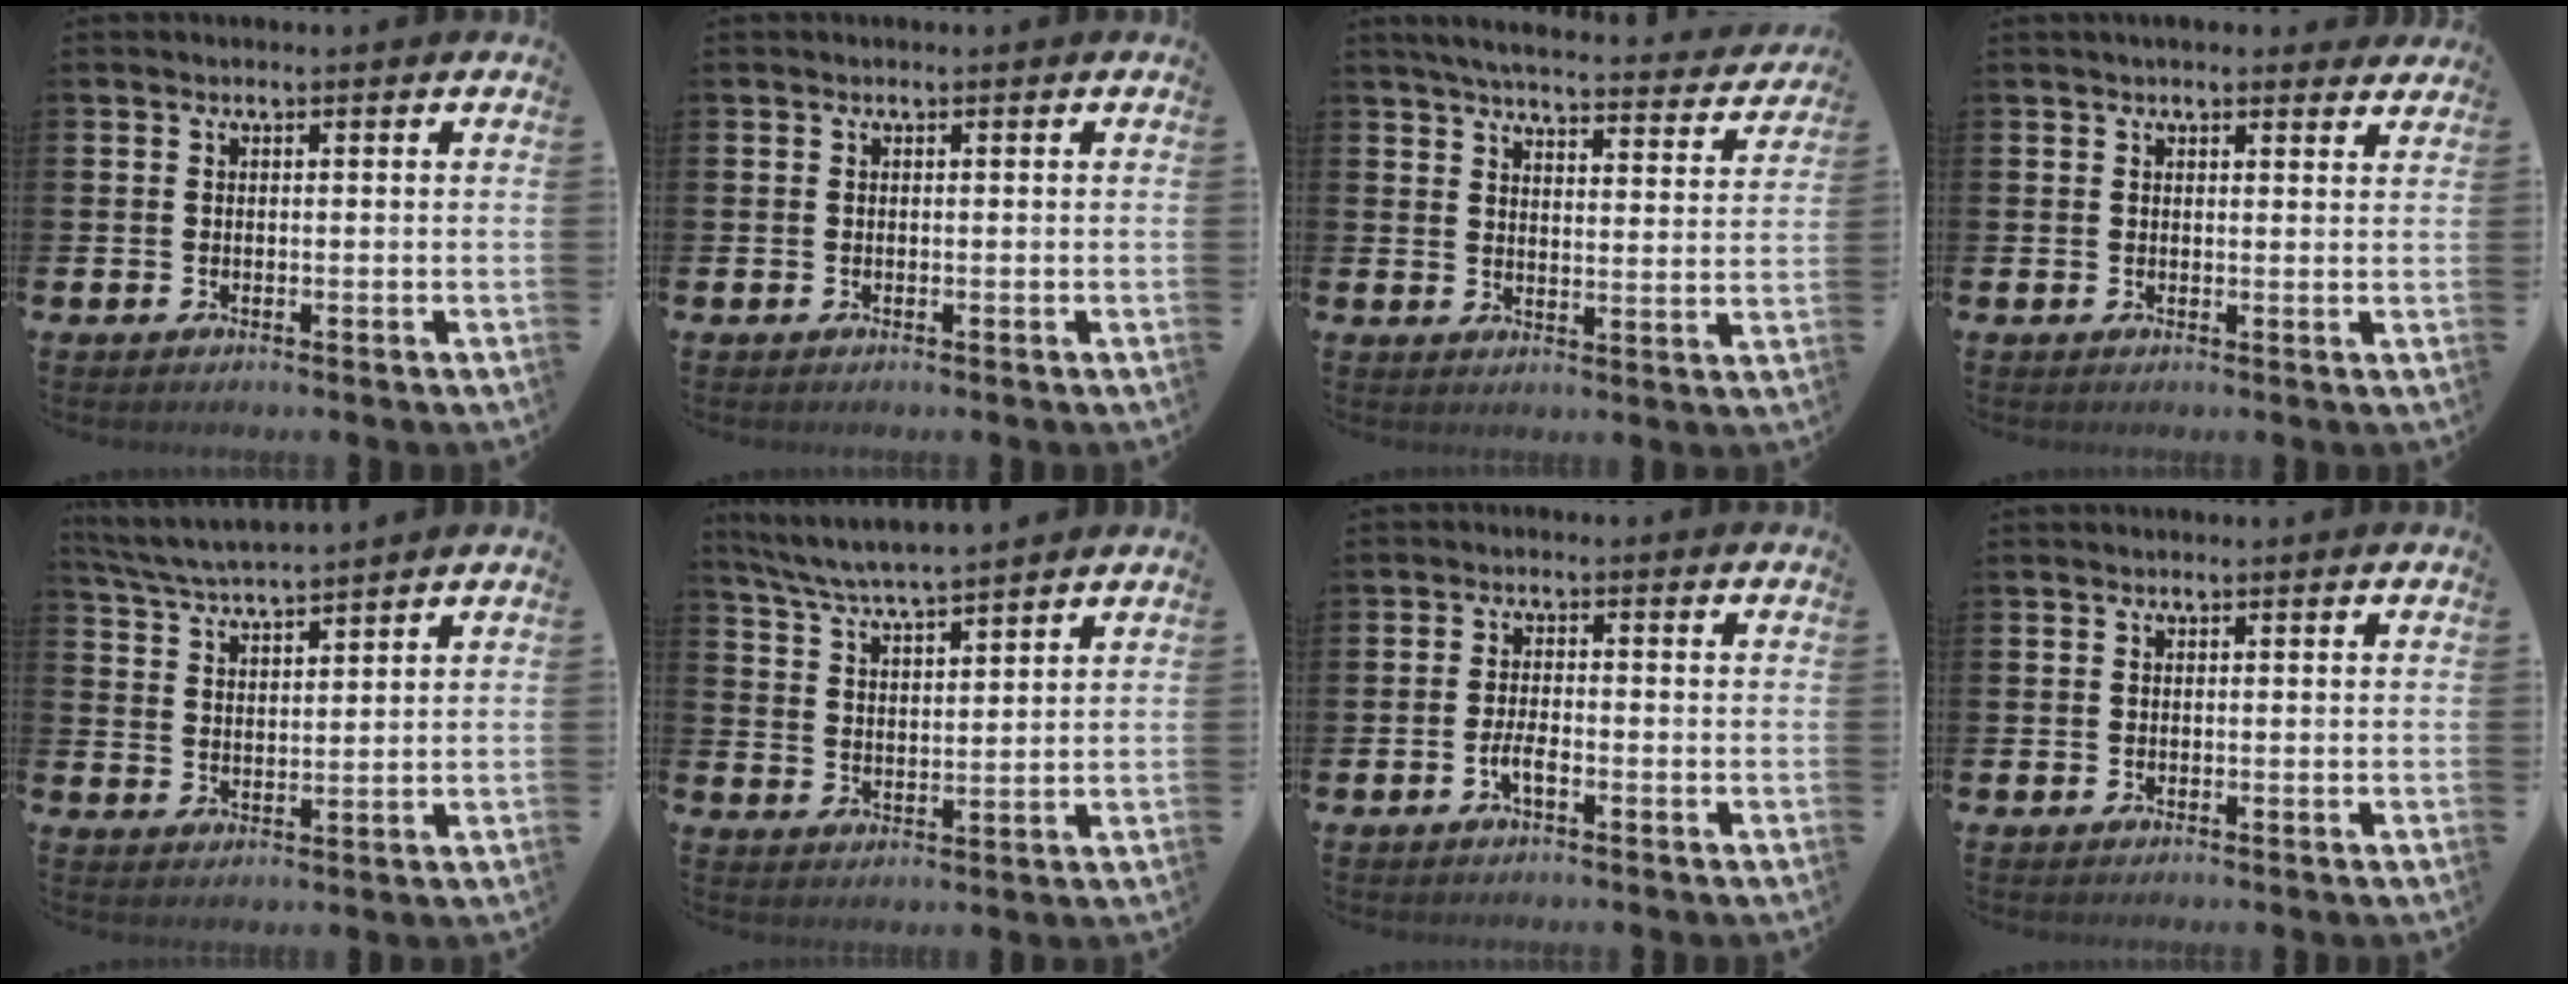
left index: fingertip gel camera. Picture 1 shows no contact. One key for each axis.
{"total": 0.0}
{"total": 5.2, "fx": 4.9, "fy": 0.6, "fz": 1.7, "tx": -0.051, "ty": -0.036, "tz": 0.081}
{"total": 2.4, "fx": 2.4, "fy": 0.4, "fz": 0.3, "tx": -0.011, "ty": -0.008, "tz": 0.044}
{"total": 4.9, "fx": 4.8, "fy": 0.0, "fz": 0.7, "tx": -0.035, "ty": -0.028, "tz": 0.085}
{"total": 6.0, "fx": 5.8, "fy": -0.1, "fz": 1.3, "tx": -0.048, "ty": -0.036, "tz": 0.103}
{"total": 2.4, "fx": -1.1, "fy": 0.8, "fz": 2.0, "tx": -0.041, "ty": 0.005, "tz": -0.020}
{"total": 0.0}